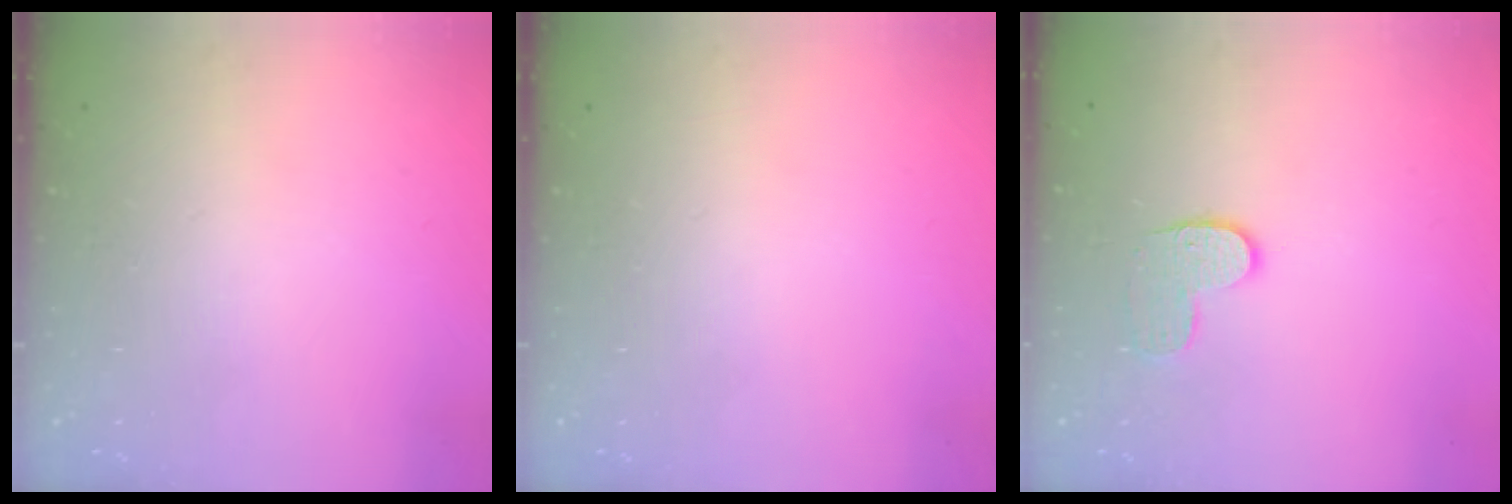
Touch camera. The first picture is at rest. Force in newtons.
{"total": 0.0}
{"total": 6.8, "press": 6.8, "slide": 0.2}